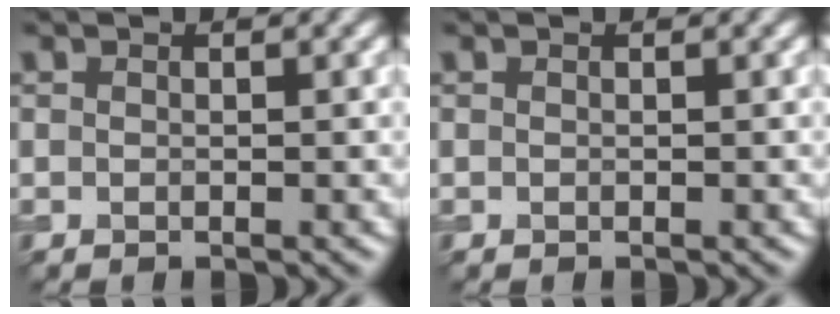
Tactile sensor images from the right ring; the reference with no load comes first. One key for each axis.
{"total": 0.0}